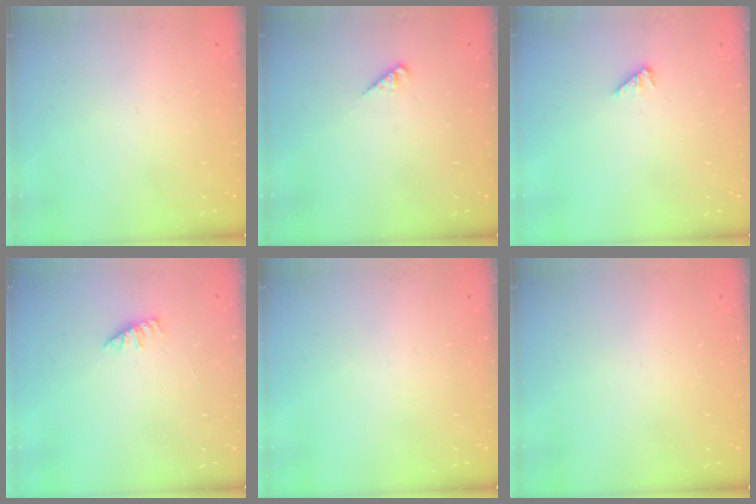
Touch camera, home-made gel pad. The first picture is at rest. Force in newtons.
{"total": 1.8, "press": 1.8, "slide": 0.3}
{"total": 2.2, "press": 2.1, "slide": 0.5}
{"total": 1.4, "press": 1.3, "slide": 0.3}
{"total": 0.0}
{"total": 0.0}